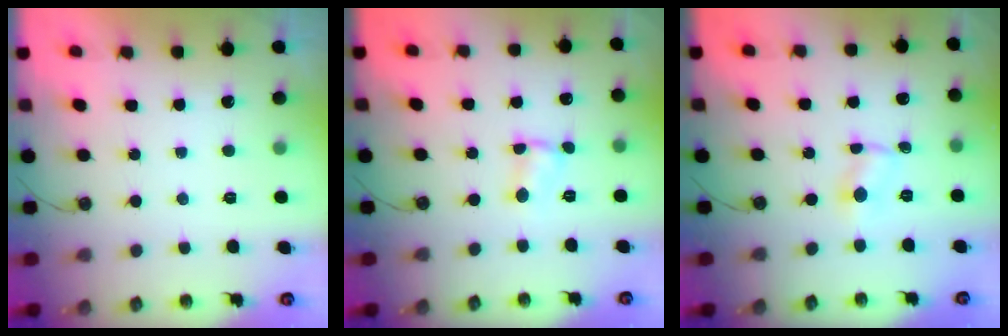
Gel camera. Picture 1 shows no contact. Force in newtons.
{"total": 1.6, "press": 1.6, "slide": 0.2}
{"total": 1.5, "press": 1.5, "slide": 0.2}